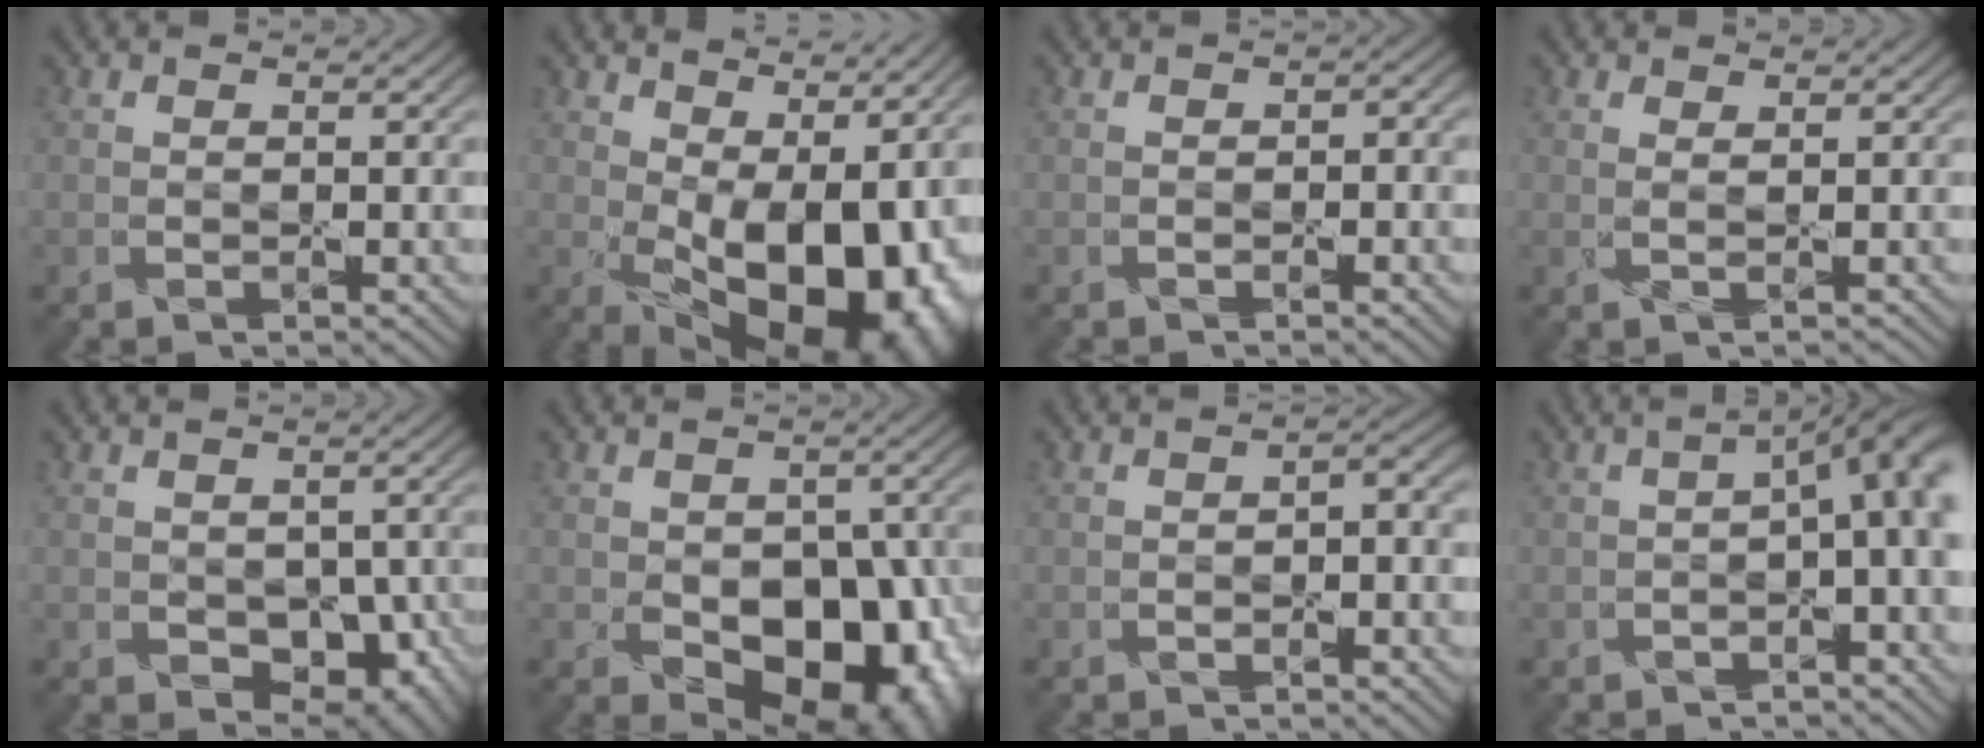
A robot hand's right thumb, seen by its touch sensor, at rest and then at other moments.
{"total": 16.6, "force": [0.7, 9.1, 13.9], "torque": [-0.186, -0.024, 0.047]}
{"total": 1.6, "force": [-0.6, 0.8, 1.2], "torque": [-0.020, -0.005, -0.009]}
{"total": 1.1, "force": [0.6, 0.2, 0.9], "torque": [-0.019, -0.002, 0.005]}
{"total": 7.7, "force": [-1.9, 5.3, 5.3], "torque": [-0.086, -0.036, -0.011]}
{"total": 12.7, "force": [-3.7, 8.2, 9.1], "torque": [-0.122, -0.046, -0.032]}
{"total": 2.1, "force": [-0.8, 0.7, 1.8], "torque": [-0.032, -0.002, -0.014]}
{"total": 7.7, "force": [-0.6, 2.7, 7.2], "torque": [-0.095, -0.004, -0.008]}